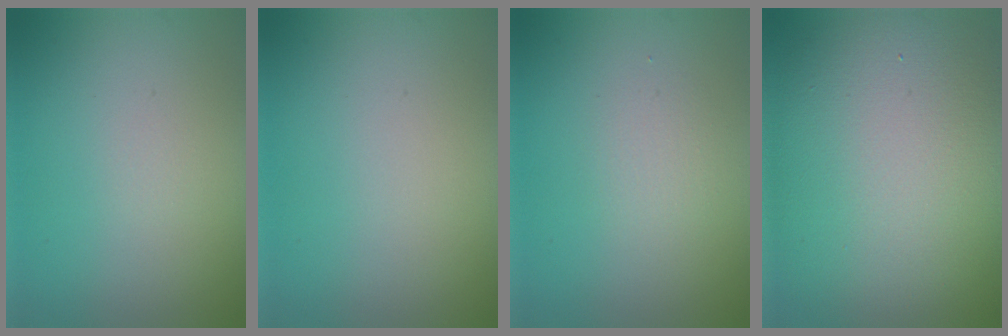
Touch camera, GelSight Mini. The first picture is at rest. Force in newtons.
{"total": 0.0}
{"total": 1.4, "press": 1.4, "slide": 0.1}
{"total": 15.6, "press": 15.6, "slide": 1.0}